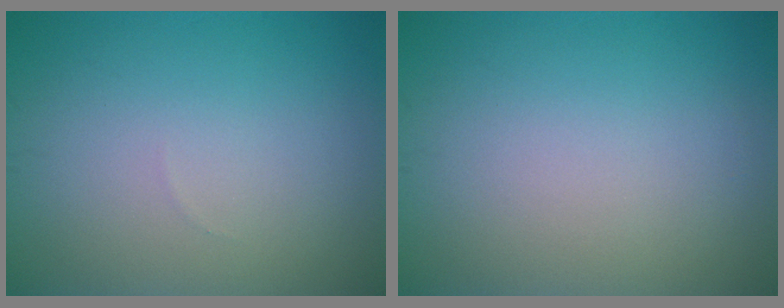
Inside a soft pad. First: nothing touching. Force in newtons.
{"total": 0.0}